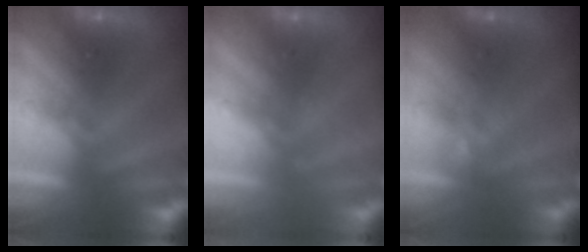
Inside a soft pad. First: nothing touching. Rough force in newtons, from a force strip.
{"total": 2.1}
{"total": 4.5}